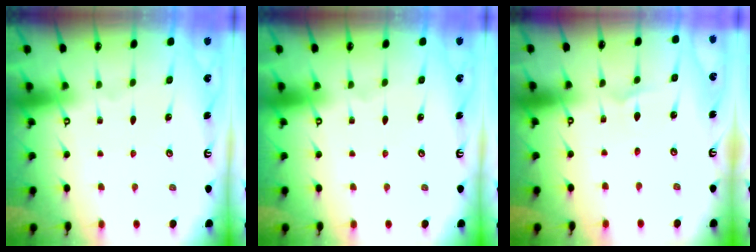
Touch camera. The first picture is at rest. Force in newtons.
{"total": 0.0}
{"total": 1.3, "press": 1.3, "slide": 0.1}